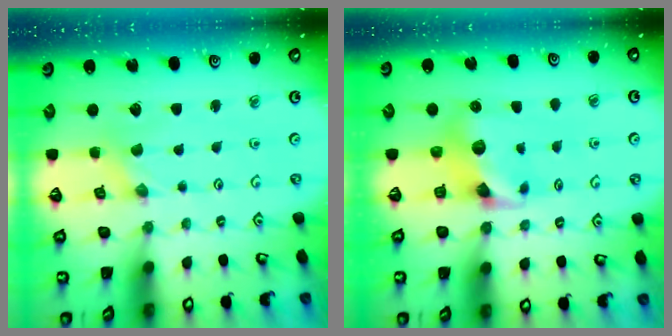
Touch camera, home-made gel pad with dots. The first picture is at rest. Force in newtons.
{"total": 7.1, "press": 7.1, "slide": 0.3}